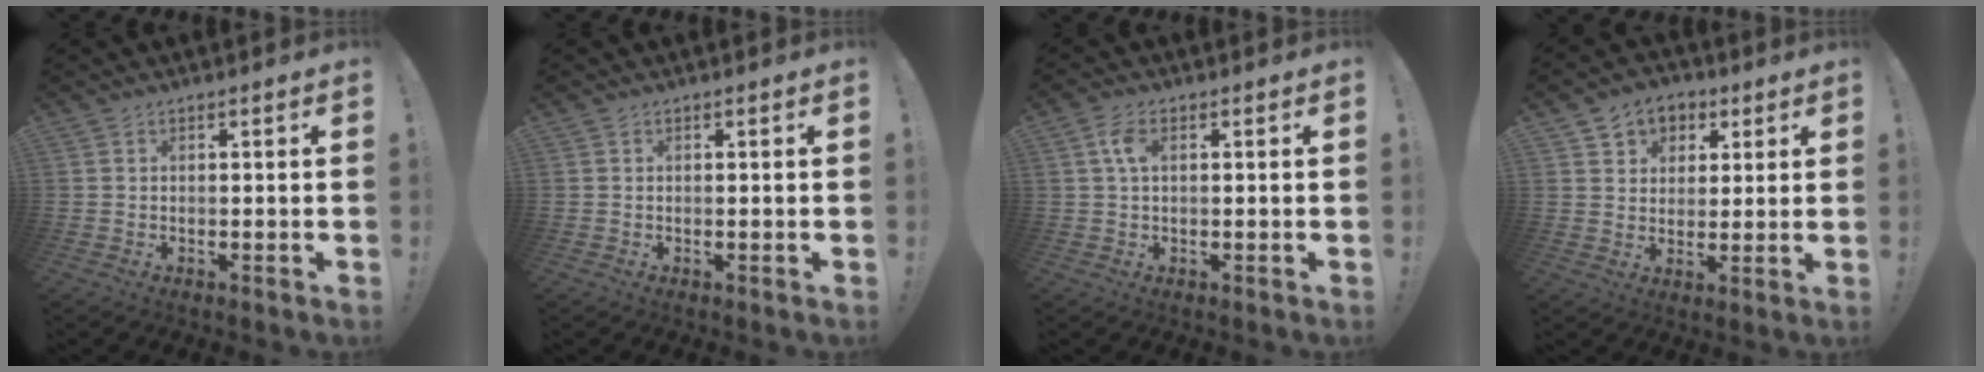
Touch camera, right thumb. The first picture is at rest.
{"total": 0.0}
{"total": 4.5, "force": [1.1, 2.3, 3.7], "torque": [-0.067, 0.006, 0.017]}
{"total": 7.1, "force": [2.9, 6.3, 1.8], "torque": [-0.017, -0.016, 0.056]}